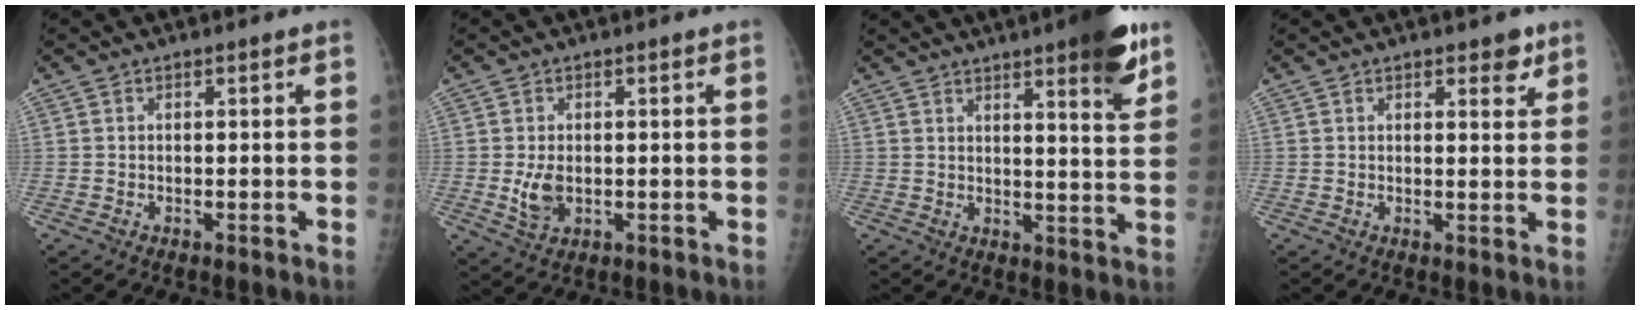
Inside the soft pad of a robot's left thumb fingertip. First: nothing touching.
{"total": 4.2, "force": [-0.3, 2.7, 3.2], "torque": [-0.060, -0.008, 0.001]}
{"total": 11.1, "force": [6.8, 1.7, 8.6], "torque": [-0.096, -0.035, 0.087]}
{"total": 3.3, "force": [2.2, 1.5, 2.1], "torque": [-0.010, -0.011, 0.026]}